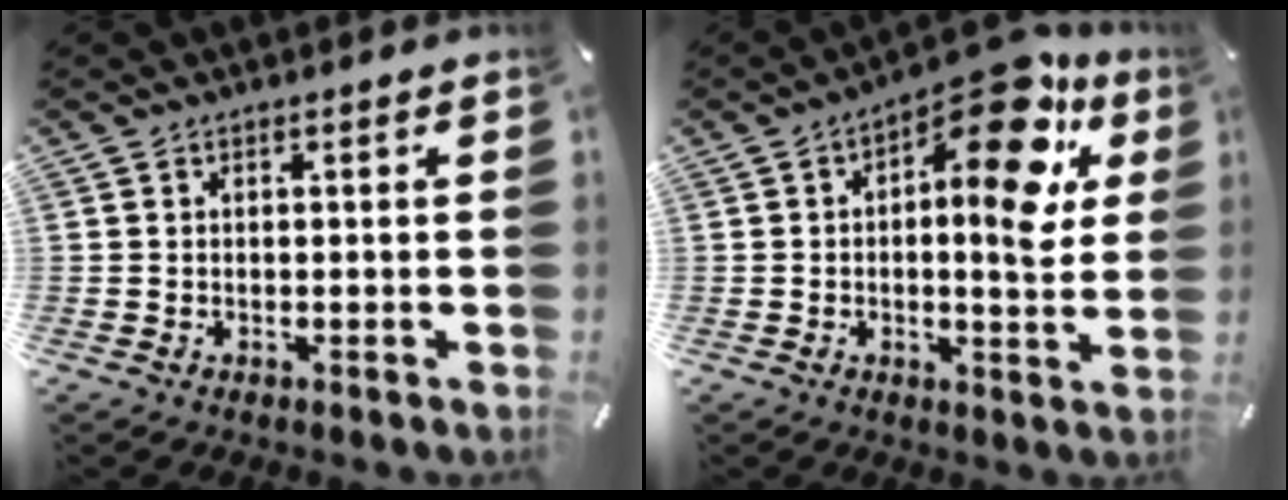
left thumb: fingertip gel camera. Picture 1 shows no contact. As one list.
[{"total": 16.2, "force": [7.9, 6.2, 12.7], "torque": [-0.159, -0.072, 0.123]}]